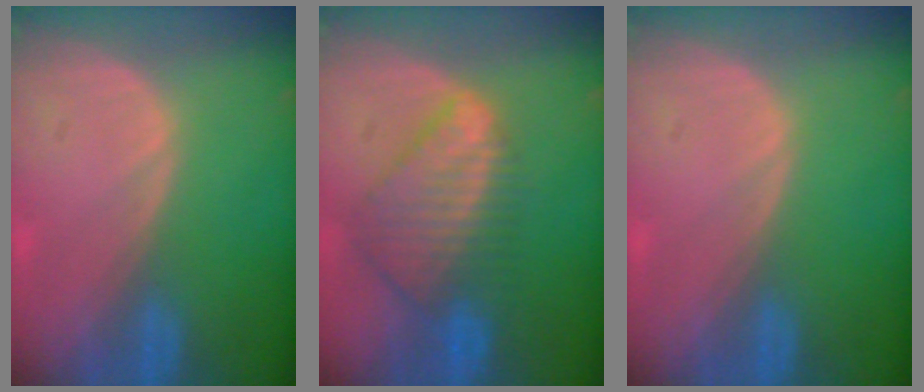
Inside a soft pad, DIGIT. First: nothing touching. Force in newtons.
{"total": 8.9, "press": 7.6, "slide": 4.5}
{"total": 0.0}